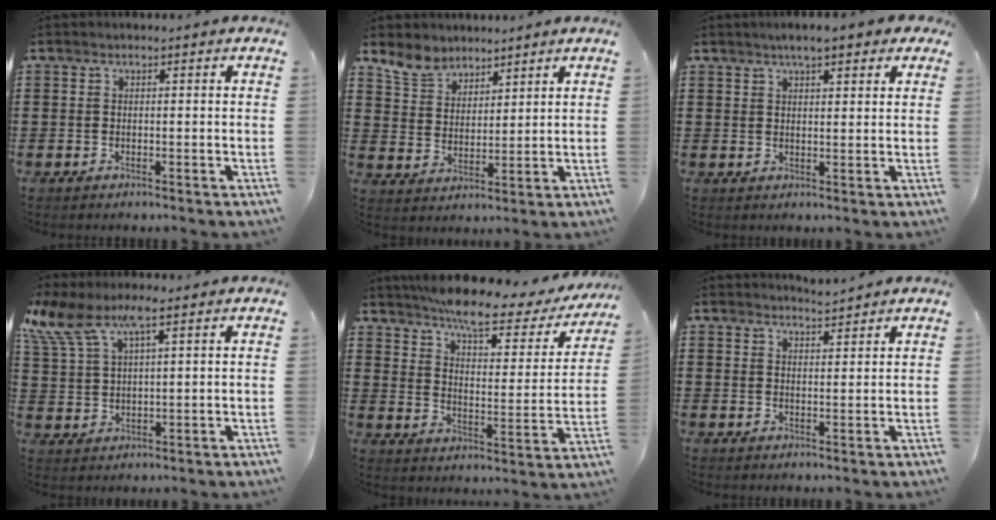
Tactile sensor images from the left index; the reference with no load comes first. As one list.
[{"total": 5.9, "force": [5.1, 2.7, 0.9], "torque": [-0.044, -0.011, 0.097]}, {"total": 4.0, "force": [2.9, 0.8, 2.6], "torque": [-0.049, 0.002, 0.049]}, {"total": 7.3, "force": [4.8, 2.4, 5.0], "torque": [-0.121, -0.009, 0.084]}, {"total": 8.3, "force": [6.9, 1.1, 4.3], "torque": [-0.103, -0.037, 0.117]}, {"total": 2.6, "force": [2.6, -0.2, 0.3], "torque": [-0.013, -0.008, 0.049]}]